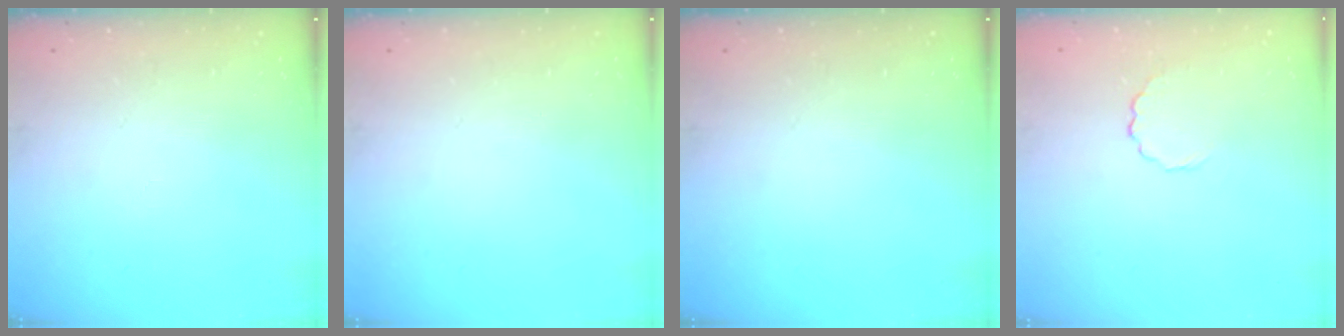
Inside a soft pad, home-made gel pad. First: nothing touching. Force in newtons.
{"total": 0.0}
{"total": 0.0}
{"total": 2.8, "press": 2.5, "slide": 1.1}